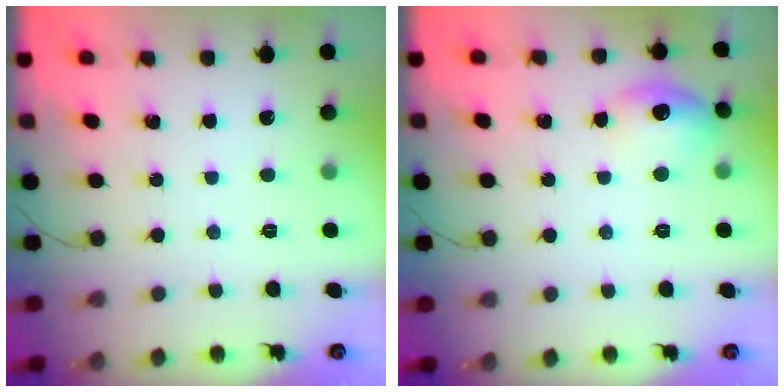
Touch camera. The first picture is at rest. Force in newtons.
{"total": 10.0, "press": 9.8, "slide": 2.1}